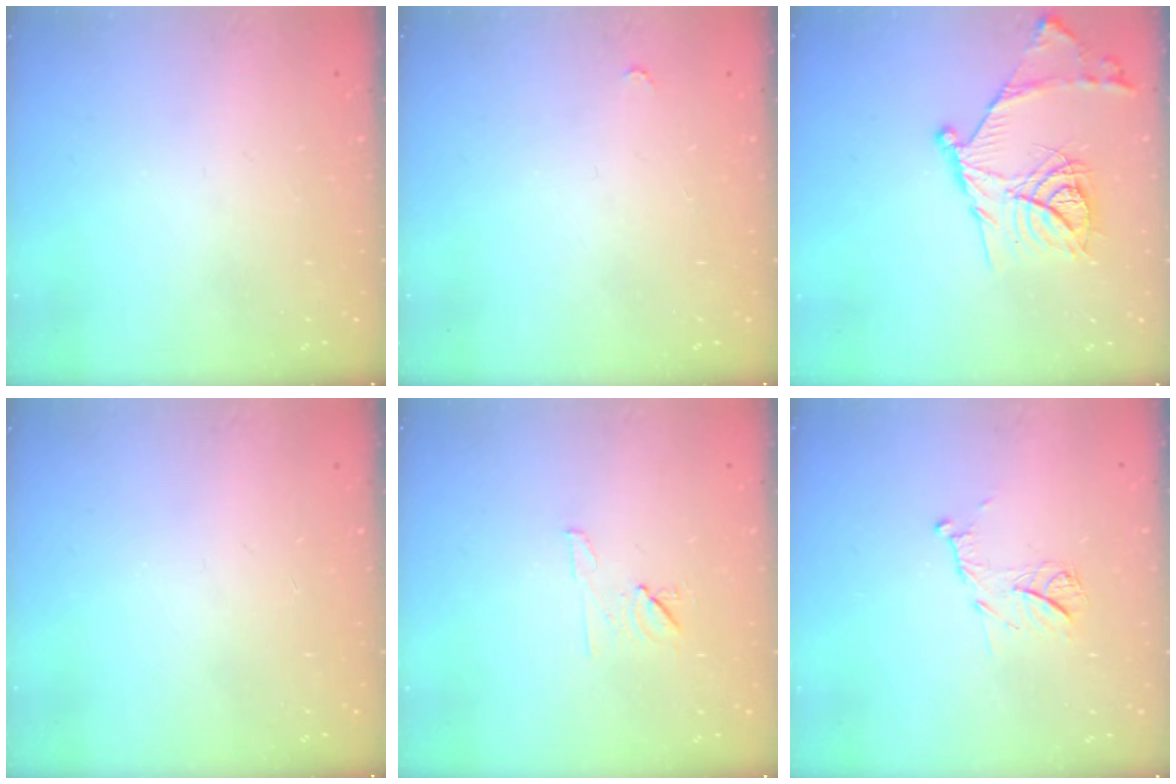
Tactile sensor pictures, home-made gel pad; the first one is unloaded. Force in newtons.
{"total": 2.8, "press": 2.8, "slide": 0.4}
{"total": 18.4, "press": 18.4, "slide": 1.3}
{"total": 0.0}
{"total": 6.4, "press": 6.4, "slide": 0.6}
{"total": 10.1, "press": 10.1, "slide": 0.5}